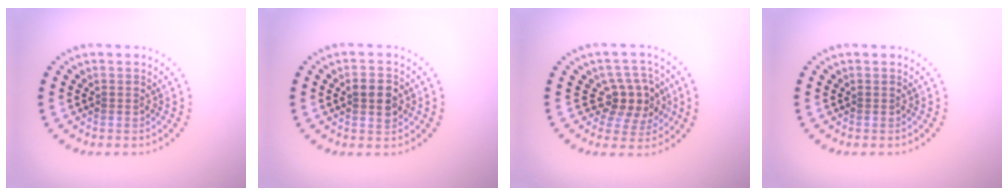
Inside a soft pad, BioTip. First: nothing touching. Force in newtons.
{"total": 2.9, "press": 2.9, "slide": 0.1}
{"total": 3.7, "press": 3.3, "slide": 1.7}
{"total": 0.0}